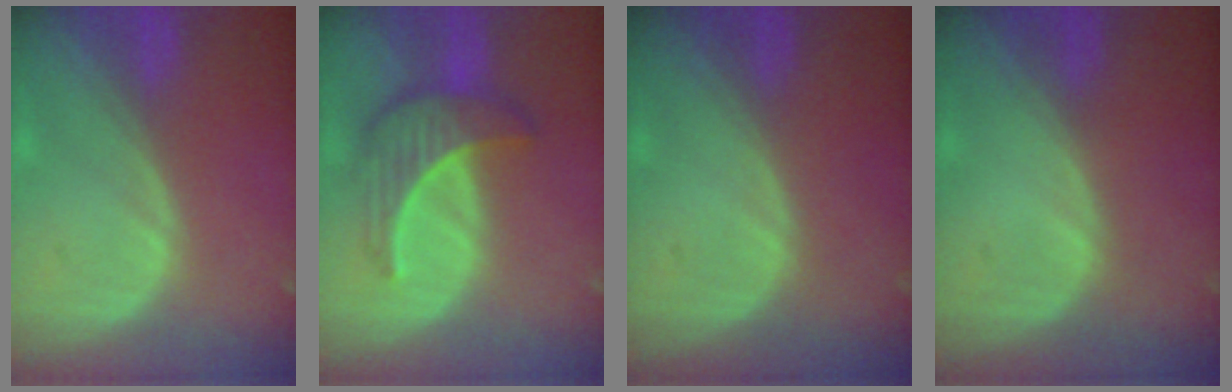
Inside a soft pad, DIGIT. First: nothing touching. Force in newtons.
{"total": 6.8, "press": 6.4, "slide": 2.2}
{"total": 0.0}
{"total": 0.0}